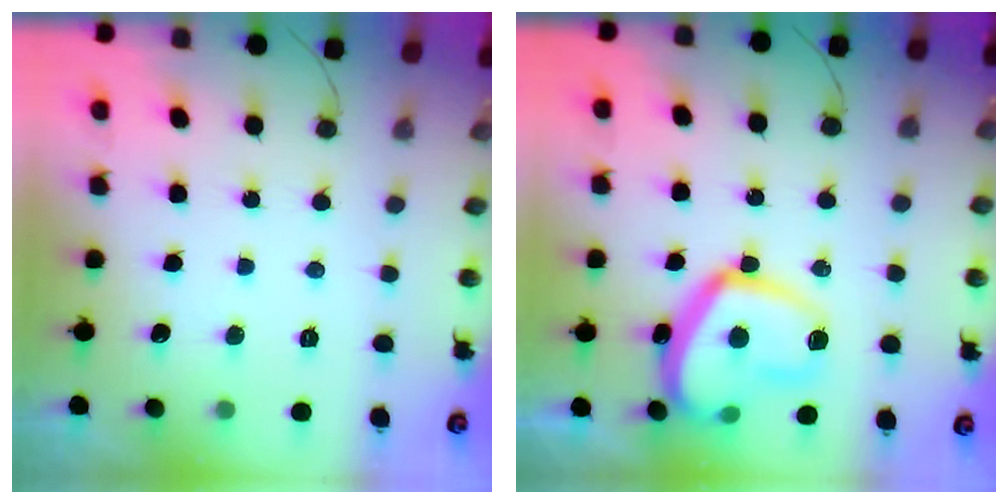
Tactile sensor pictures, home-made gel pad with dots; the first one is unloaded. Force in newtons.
{"total": 18.1, "press": 18.0, "slide": 1.8}